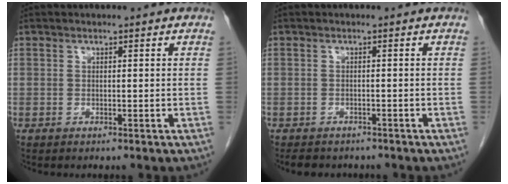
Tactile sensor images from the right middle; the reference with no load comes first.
{"total": 5.0, "force": [-4.3, 2.1, 1.4], "torque": [-0.020, -0.002, -0.053]}